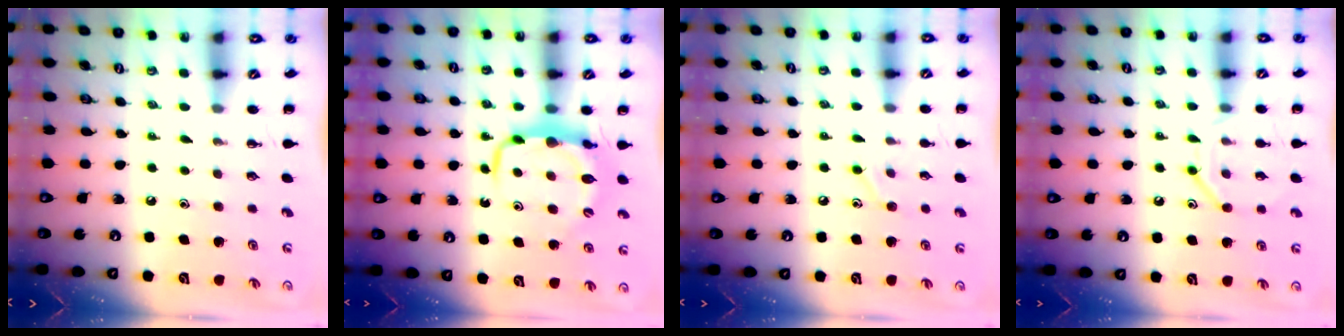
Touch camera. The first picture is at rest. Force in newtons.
{"total": 7.4, "press": 7.3, "slide": 1.2}
{"total": 7.8, "press": 7.6, "slide": 1.6}
{"total": 10.3, "press": 10.3, "slide": 1.0}